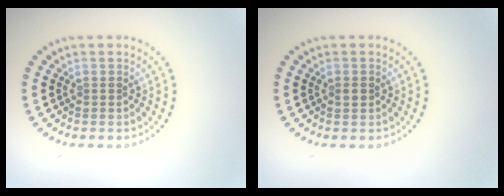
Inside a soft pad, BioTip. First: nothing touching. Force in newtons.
{"total": 0.8, "press": 0.8, "slide": 0.1}